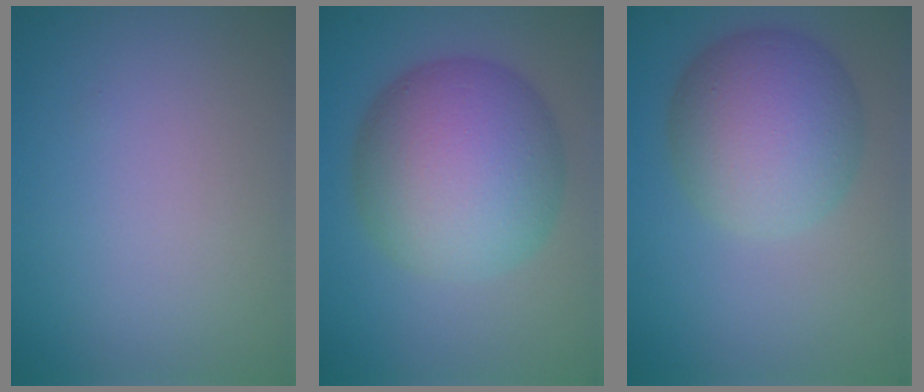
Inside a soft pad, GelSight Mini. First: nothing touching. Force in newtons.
{"total": 11.8, "press": 11.8, "slide": 0.2}
{"total": 8.2, "press": 8.2, "slide": 0.4}